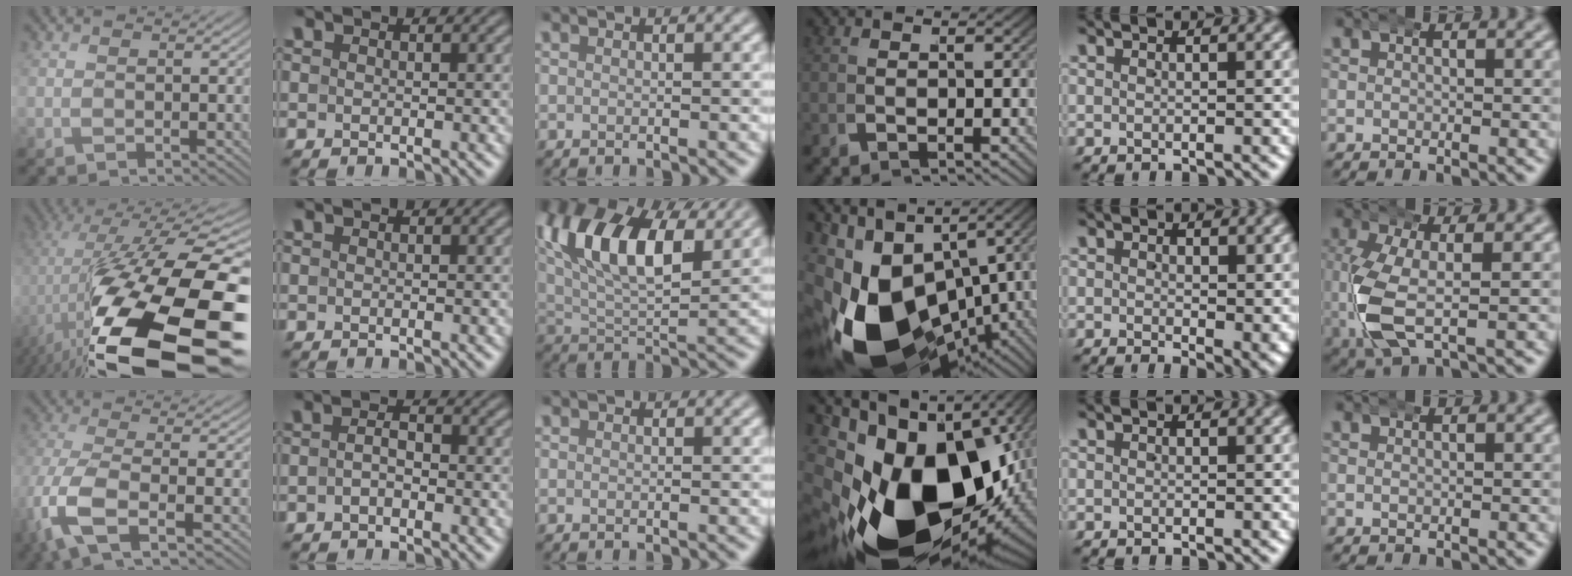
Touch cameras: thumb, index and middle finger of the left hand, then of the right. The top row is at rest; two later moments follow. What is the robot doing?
{"motion": "wrap", "object": "arm wrap"}